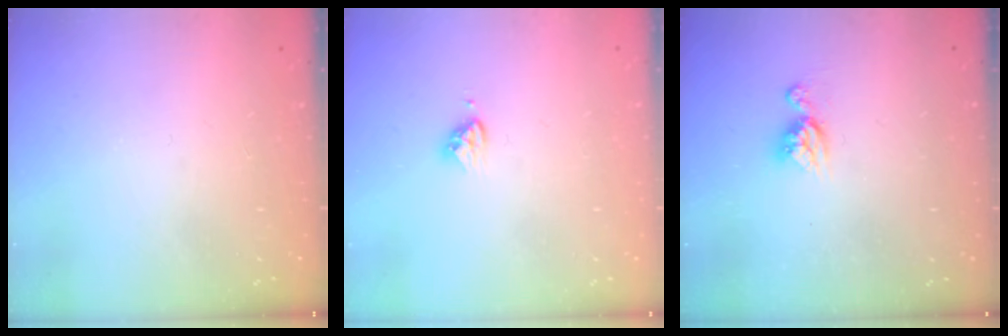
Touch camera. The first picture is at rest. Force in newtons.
{"total": 3.6, "press": 3.5, "slide": 0.7}
{"total": 8.0, "press": 7.9, "slide": 0.7}